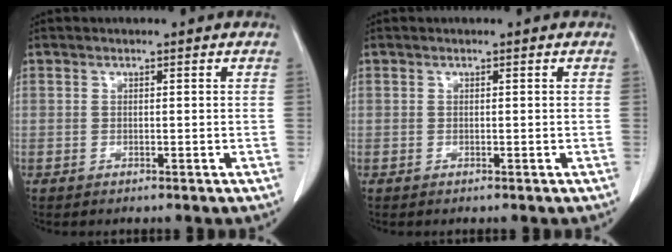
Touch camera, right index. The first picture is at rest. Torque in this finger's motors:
{"motor_torque": [0.00, 0.00, 0.00, 0.00]}